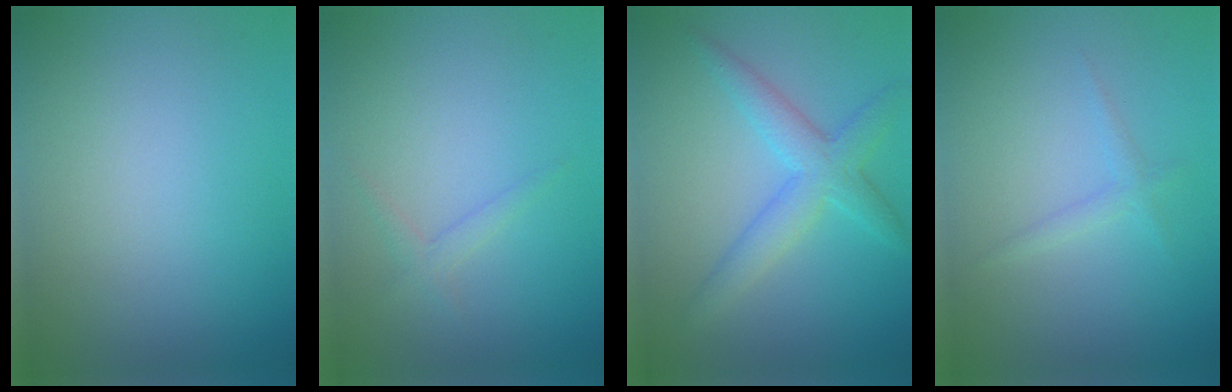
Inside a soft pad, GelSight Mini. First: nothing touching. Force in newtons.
{"total": 1.1, "press": 1.1, "slide": 0.1}
{"total": 4.0, "press": 4.0, "slide": 0.1}
{"total": 1.1, "press": 1.1, "slide": 0.1}